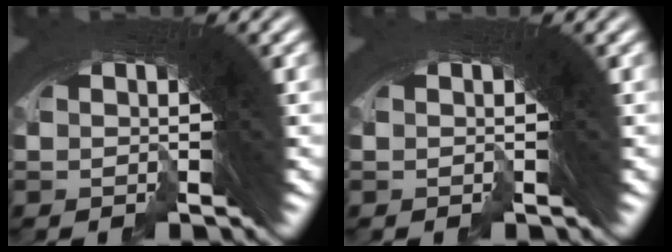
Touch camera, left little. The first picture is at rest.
{"total": 0.0}